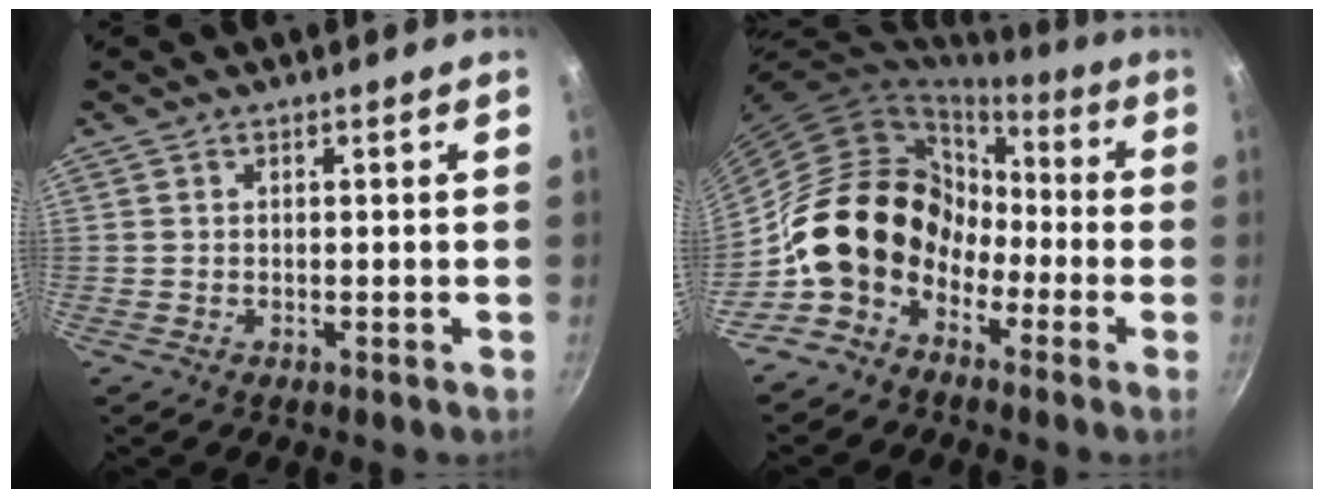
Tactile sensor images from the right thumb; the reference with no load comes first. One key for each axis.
{"total": 13.5, "fx": -4.3, "fy": 11.0, "fz": 6.6, "tx": -0.045, "ty": 0.048, "tz": -0.080}